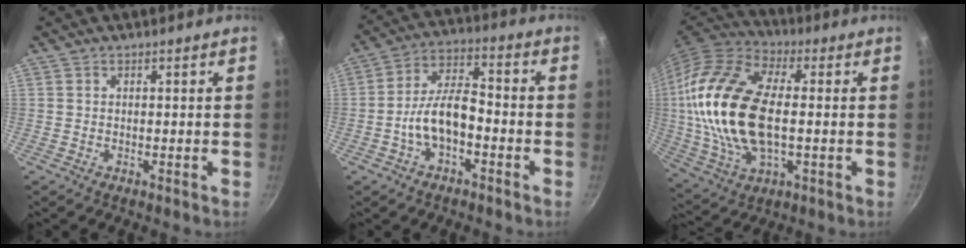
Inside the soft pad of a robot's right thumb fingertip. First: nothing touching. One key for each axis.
{"total": 10.0, "fx": -3.3, "fy": 5.1, "fz": 7.9, "tx": -0.128, "ty": 0.048, "tz": -0.066}
{"total": 23.1, "fx": 0.6, "fy": 12.7, "fz": 19.3, "tx": -0.381, "ty": 0.016, "tz": 0.003}